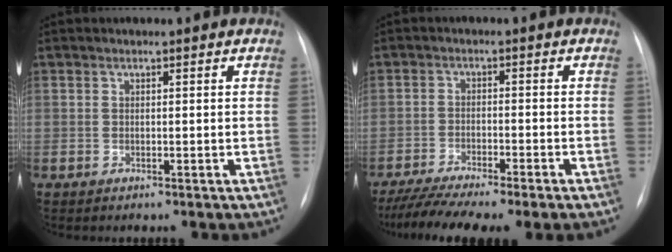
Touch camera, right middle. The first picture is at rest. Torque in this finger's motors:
{"motor_torque": [1.08, -1.06, 0.29, 0.14]}